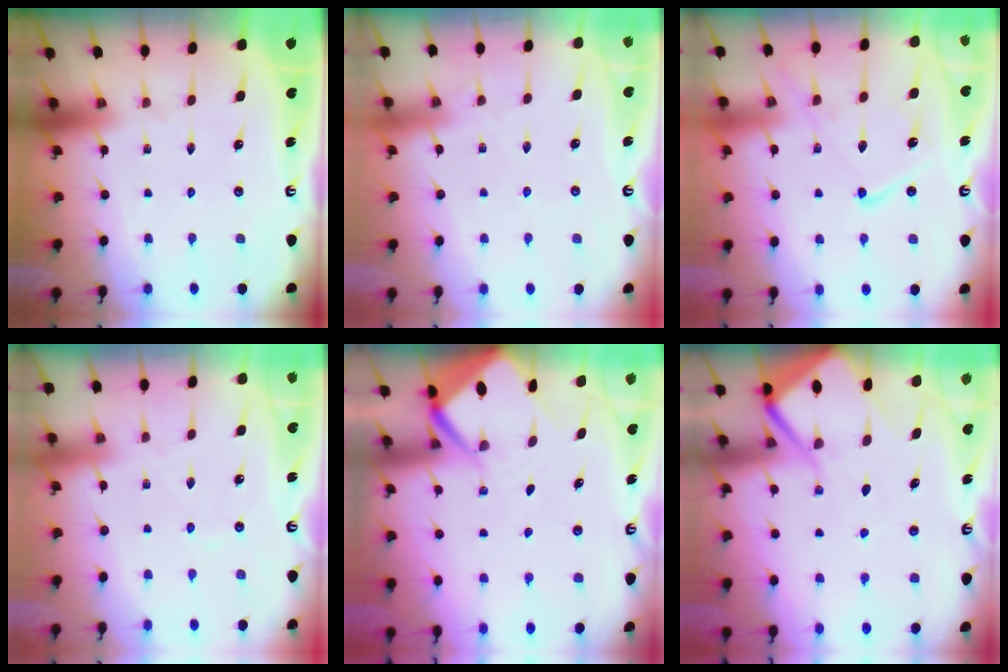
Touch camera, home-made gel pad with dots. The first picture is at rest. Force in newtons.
{"total": 2.1, "press": 2.1, "slide": 0.4}
{"total": 13.1, "press": 13.0, "slide": 1.5}
{"total": 2.7, "press": 2.6, "slide": 0.5}
{"total": 5.9, "press": 5.9, "slide": 0.5}
{"total": 8.6, "press": 8.5, "slide": 0.9}